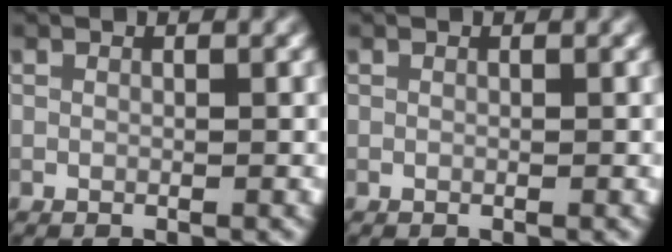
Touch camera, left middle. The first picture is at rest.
{"total": 0.0}